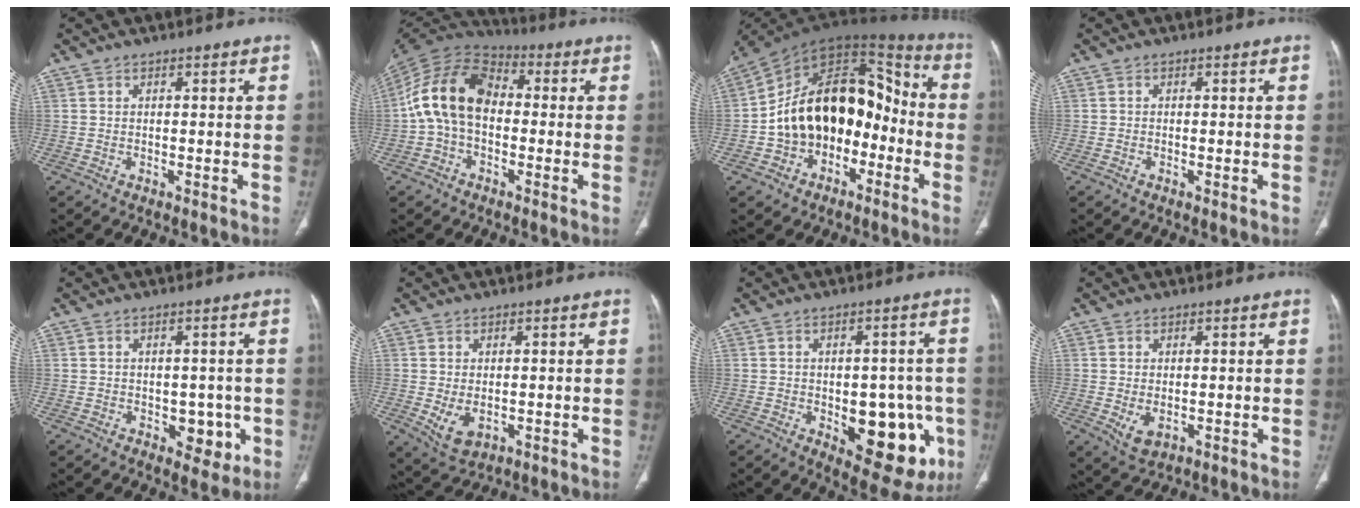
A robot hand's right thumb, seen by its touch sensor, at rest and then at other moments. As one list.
[{"total": 14.3, "force": [-0.6, 9.7, 10.6], "torque": [-0.190, 0.037, -0.025]}, {"total": 21.0, "force": [-4.5, 14.5, 14.6], "torque": [-0.194, 0.081, -0.074]}, {"total": 0.5, "force": [-0.2, 0.2, 0.5], "torque": [-0.013, -0.002, -0.004]}, {"total": 5.3, "force": [-1.4, 3.8, 3.5], "torque": [-0.012, 0.003, -0.011]}, {"total": 5.2, "force": [-0.8, 3.4, 3.8], "torque": [-0.068, -0.009, 0.002]}, {"total": 15.8, "force": [-4.3, 8.4, 12.7], "torque": [-0.121, 0.008, -0.035]}, {"total": 3.8, "force": [-0.6, 2.5, 2.9], "torque": [-0.052, -0.008, 0.002]}]